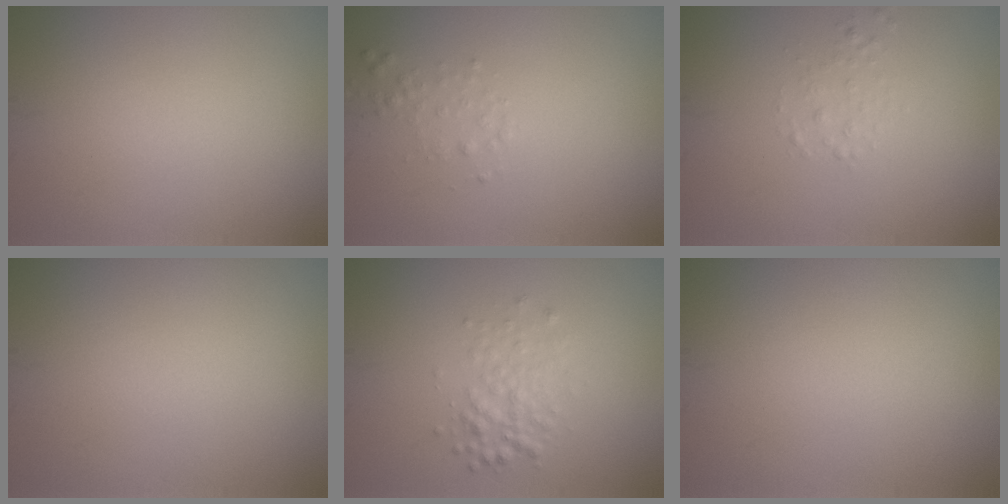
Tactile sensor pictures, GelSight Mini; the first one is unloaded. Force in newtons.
{"total": 1.0, "press": 1.0, "slide": 0.0}
{"total": 1.0, "press": 1.0, "slide": 0.0}
{"total": 0.0}
{"total": 2.3, "press": 2.3, "slide": 0.1}
{"total": 0.0}